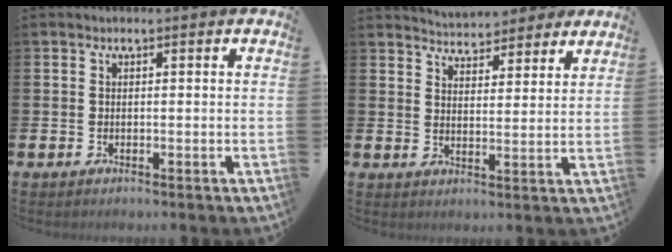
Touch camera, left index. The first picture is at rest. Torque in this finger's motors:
{"motor_torque": [0.99, -1.14, 0.28, 0.06]}